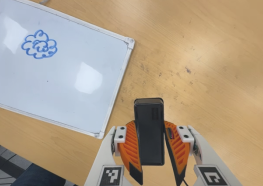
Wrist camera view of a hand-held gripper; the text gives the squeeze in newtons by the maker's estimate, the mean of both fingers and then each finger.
{"total": 9.6, "left": 8.2, "right": 11.0}